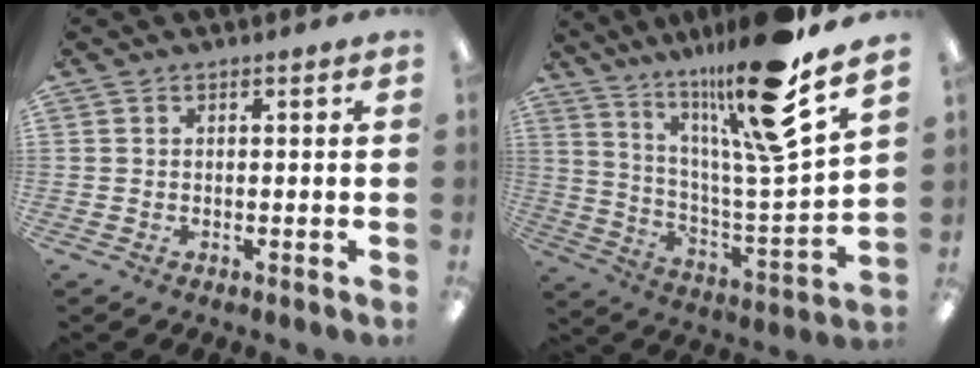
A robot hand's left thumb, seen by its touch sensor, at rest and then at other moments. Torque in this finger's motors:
{"motor_torque": [0.45, 0.49, 1.45, -1.32, 0.21]}